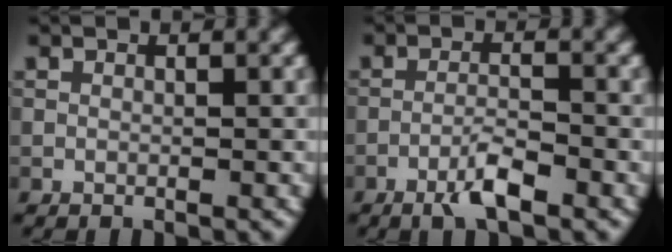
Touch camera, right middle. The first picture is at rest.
{"total": 2.9, "force": [-1.9, 0.5, 2.2], "torque": [-0.044, 0.005, -0.040]}